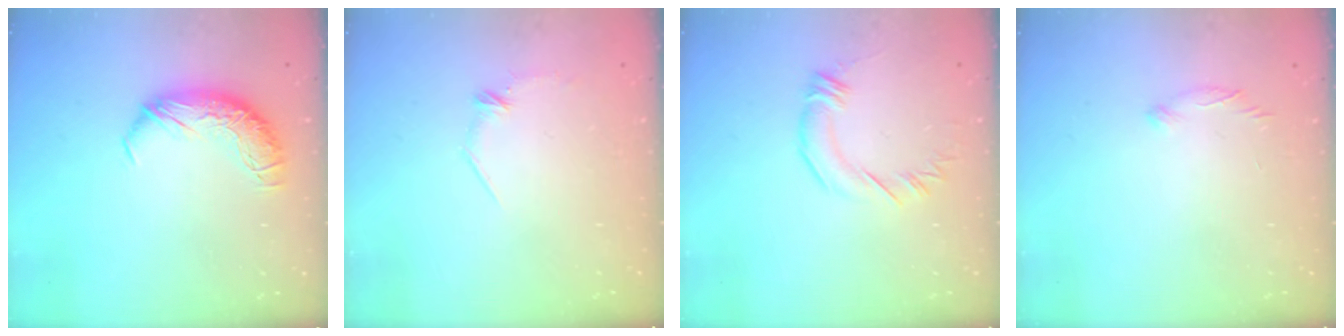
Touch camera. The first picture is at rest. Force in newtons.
{"total": 6.8, "press": 6.7, "slide": 0.8}
{"total": 2.5, "press": 2.4, "slide": 0.3}
{"total": 6.2, "press": 6.1, "slide": 1.0}